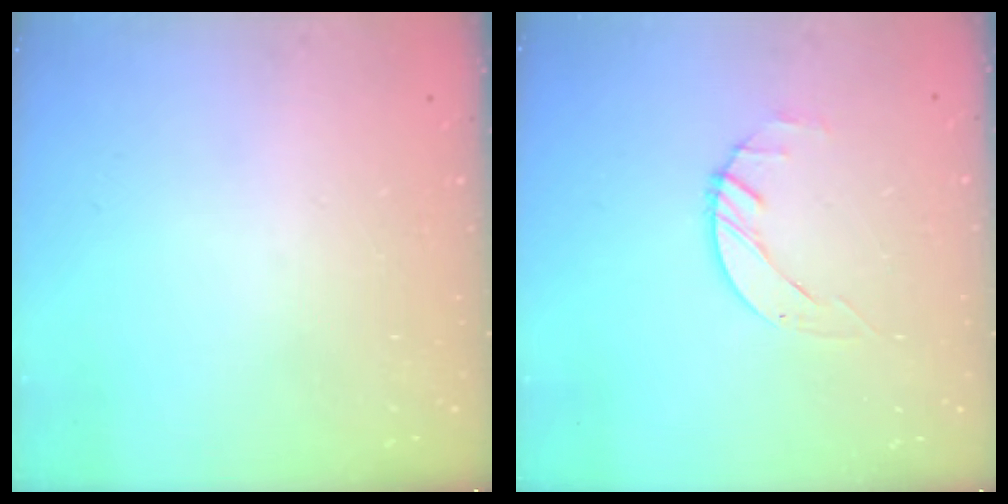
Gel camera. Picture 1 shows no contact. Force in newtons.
{"total": 1.4, "press": 1.4, "slide": 0.2}